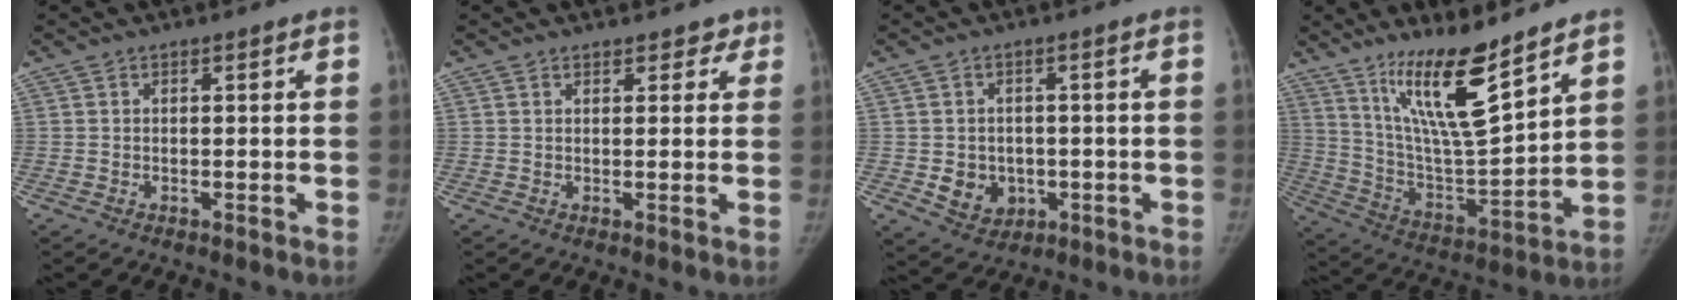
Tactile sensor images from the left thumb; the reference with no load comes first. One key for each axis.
{"total": 2.5, "fx": 1.8, "fy": 1.5, "fz": 0.7, "tx": 0.019, "ty": -0.006, "tz": 0.017}
{"total": 6.5, "fx": -1.3, "fy": 5.5, "fz": 3.1, "tx": -0.024, "ty": 0.005, "tz": -0.006}
{"total": 16.9, "fx": 11.5, "fy": 3.1, "fz": 12.0, "tx": -0.191, "ty": -0.080, "tz": 0.221}